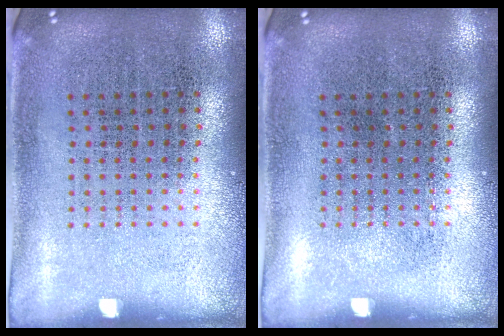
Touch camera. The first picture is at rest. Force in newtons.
{"total": 0.0}